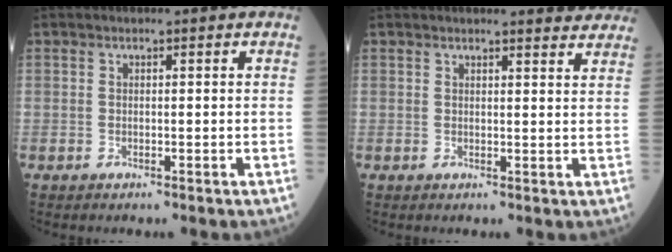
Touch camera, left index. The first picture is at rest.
{"total": 6.3, "force": [6.1, 0.7, 1.3], "torque": [-0.006, -0.005, 0.048]}